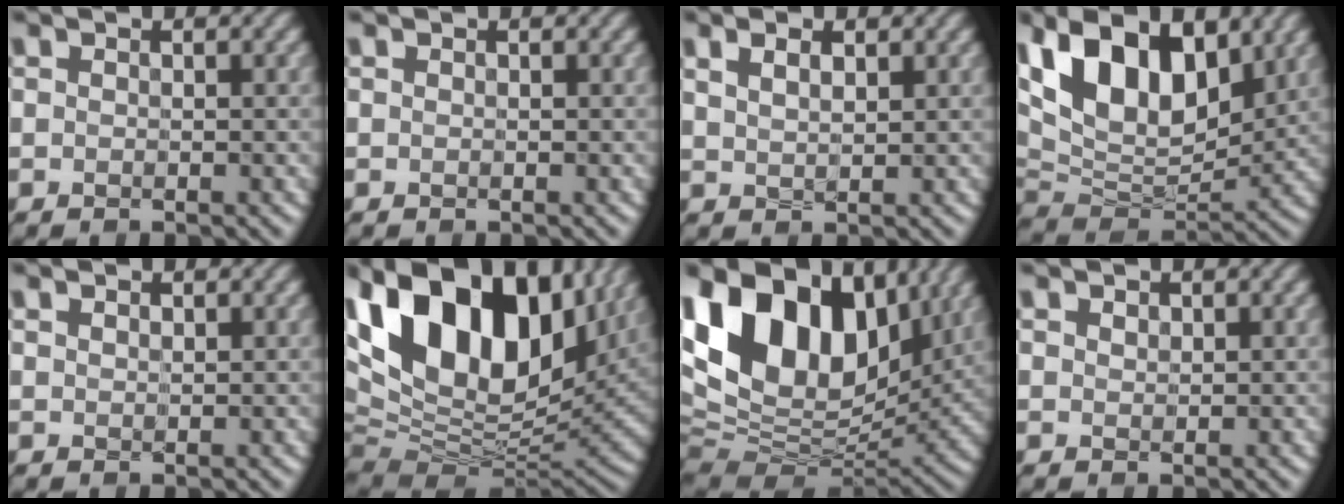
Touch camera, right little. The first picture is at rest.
{"total": 0.0}
{"total": 1.9, "force": [0.8, 0.9, 1.5], "torque": [-0.031, 0.005, 0.017]}
{"total": 13.7, "force": [5.7, 7.7, 9.9], "torque": [-0.192, 0.017, 0.091]}
{"total": 0.7, "force": [0.5, 0.4, 0.4], "torque": [-0.008, 0.001, 0.010]}
{"total": 19.3, "force": [6.3, 12.0, 13.8], "torque": [-0.263, 0.029, 0.119]}
{"total": 17.6, "force": [5.7, 11.5, 12.0], "torque": [-0.246, 0.040, 0.094]}
{"total": 0.9, "force": [0.5, 0.6, 0.4], "torque": [-0.012, -0.001, 0.019]}